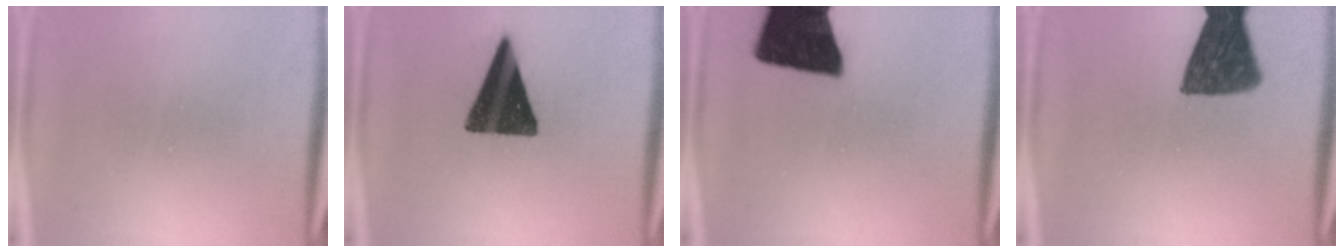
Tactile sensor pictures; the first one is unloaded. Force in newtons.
{"total": 16.1}
{"total": 19.6}
{"total": 11.6}